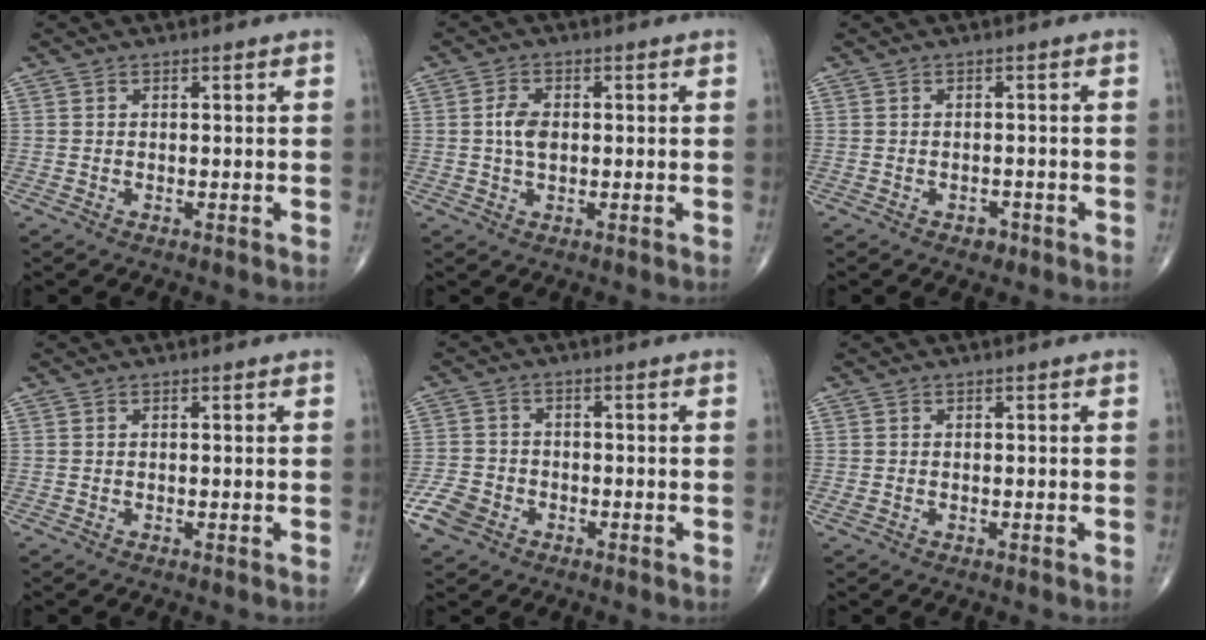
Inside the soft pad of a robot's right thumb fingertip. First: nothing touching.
{"total": 4.0, "force": [0.1, 2.4, 3.2], "torque": [-0.061, 0.004, -0.001]}
{"total": 1.9, "force": [-1.1, 1.3, 0.8], "torque": [-0.005, 0.005, -0.013]}
{"total": 0.0}
{"total": 6.0, "force": [-3.1, 4.5, 2.5], "torque": [-0.050, 0.014, -0.059]}
{"total": 0.9, "force": [-0.2, 0.7, 0.6], "torque": [-0.019, 0.000, -0.002]}